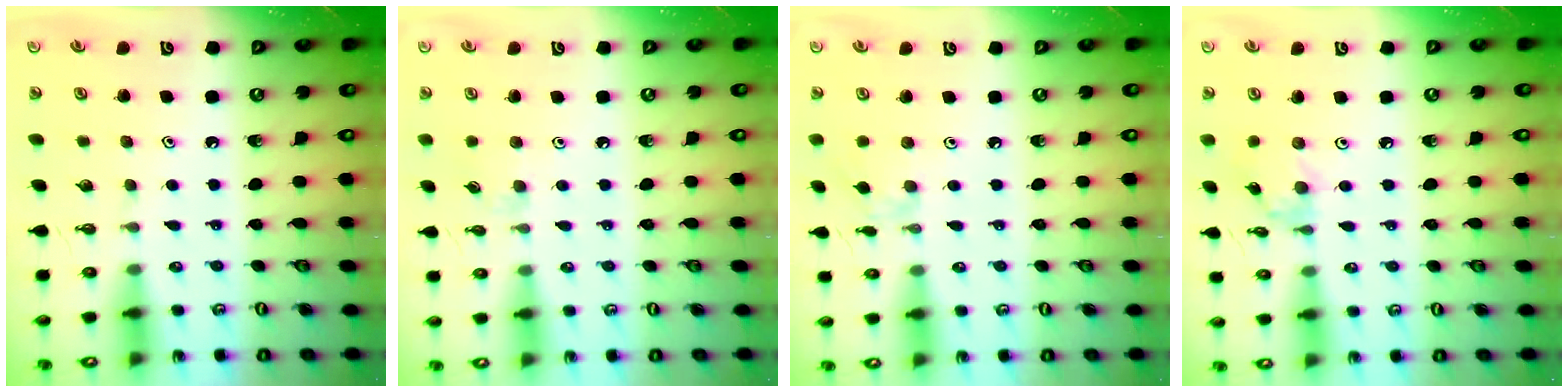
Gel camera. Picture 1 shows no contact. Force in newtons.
{"total": 3.1, "press": 3.0, "slide": 0.6}
{"total": 1.7, "press": 1.7, "slide": 0.4}
{"total": 2.4, "press": 2.4, "slide": 0.2}